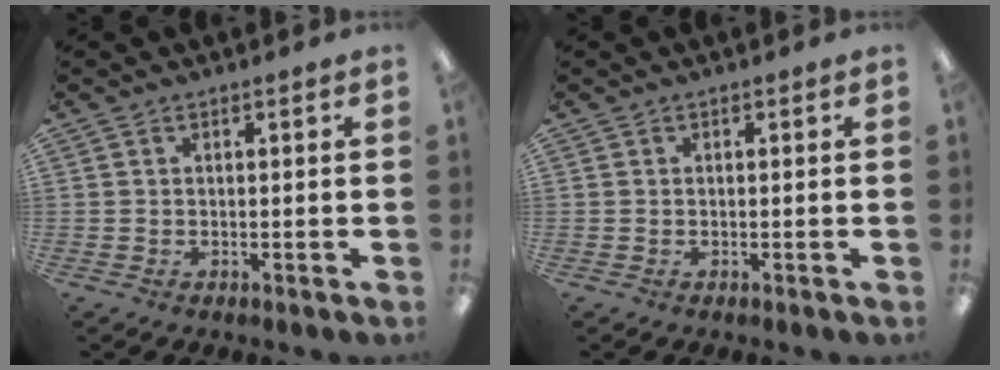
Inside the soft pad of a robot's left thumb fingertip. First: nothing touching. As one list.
[{"total": 0.0}]